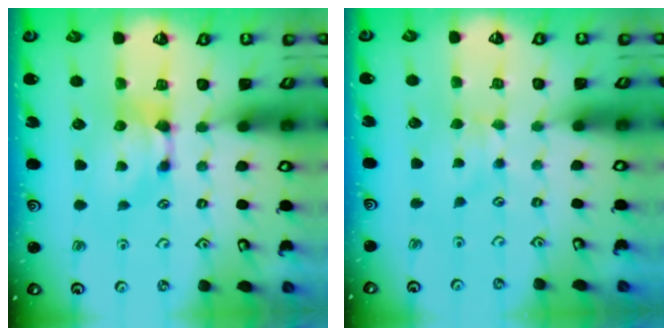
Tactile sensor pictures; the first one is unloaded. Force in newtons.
{"total": 2.5, "press": 2.4, "slide": 0.5}